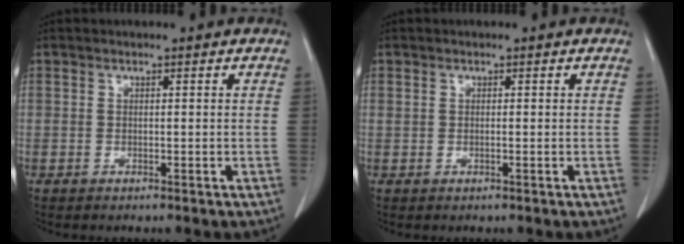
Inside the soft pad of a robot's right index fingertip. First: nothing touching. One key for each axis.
{"total": 0.0}